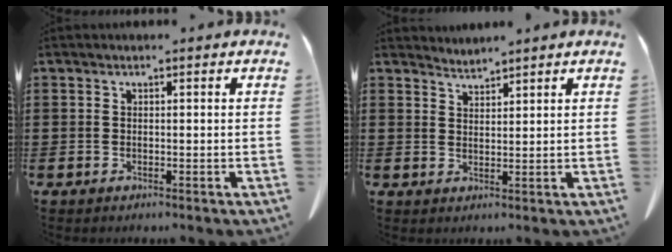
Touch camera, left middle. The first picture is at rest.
{"total": 2.2, "force": [2.2, -0.2, -0.6], "torque": [0.005, -0.008, 0.043]}